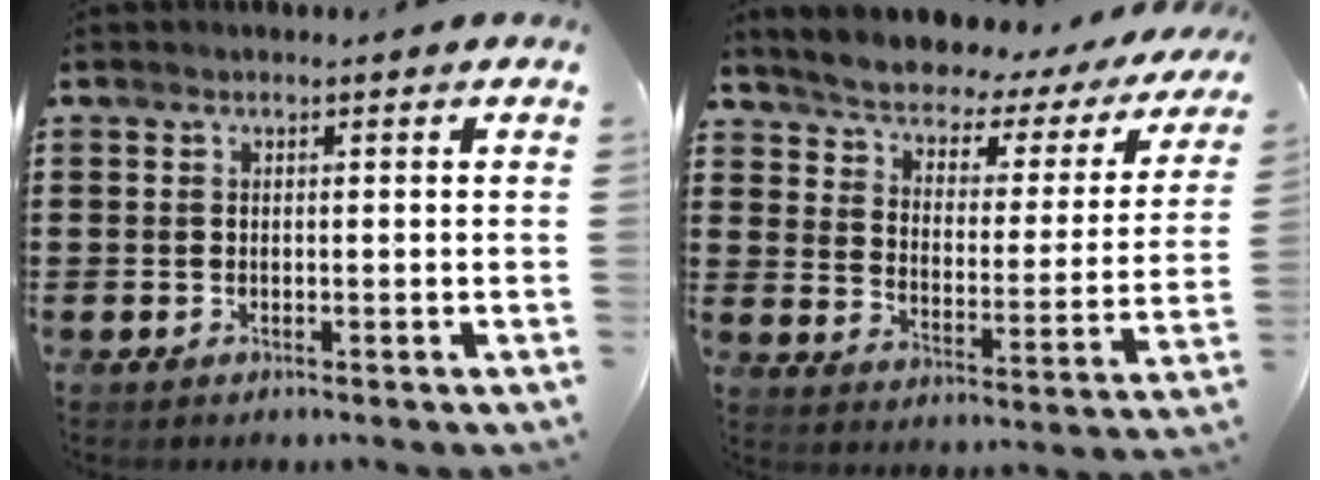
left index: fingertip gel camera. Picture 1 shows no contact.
{"total": 3.9, "force": [3.7, 0.6, 1.2], "torque": [-0.046, -0.036, 0.053]}